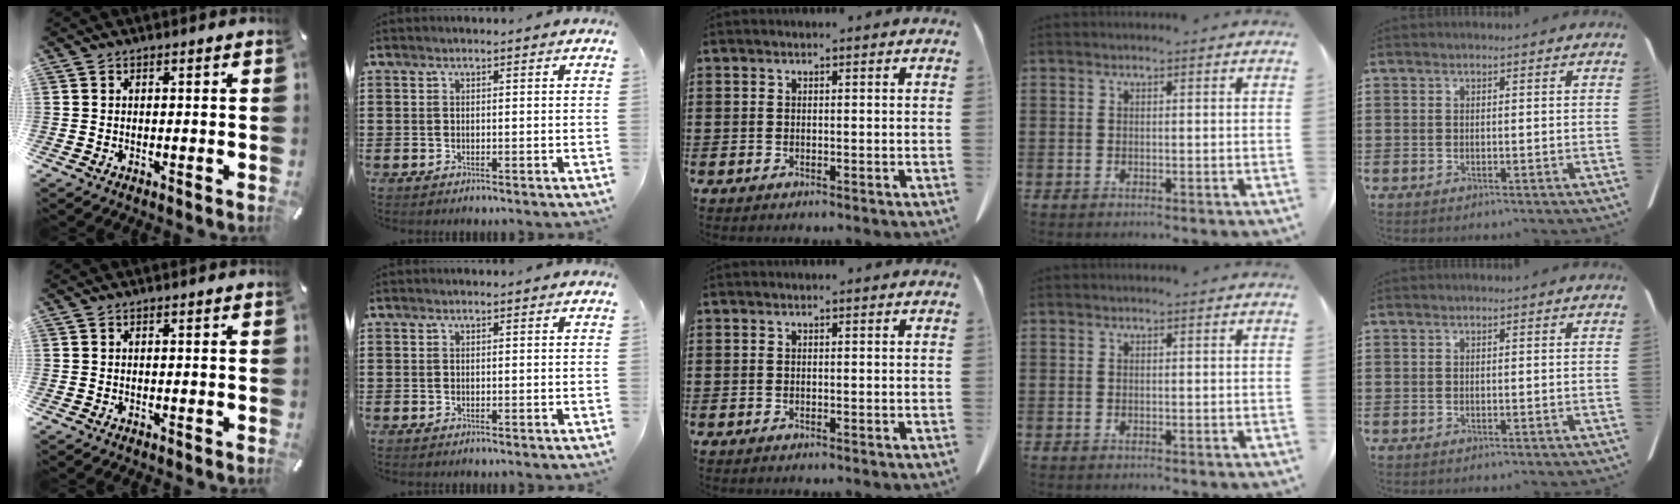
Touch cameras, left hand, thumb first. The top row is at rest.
{}